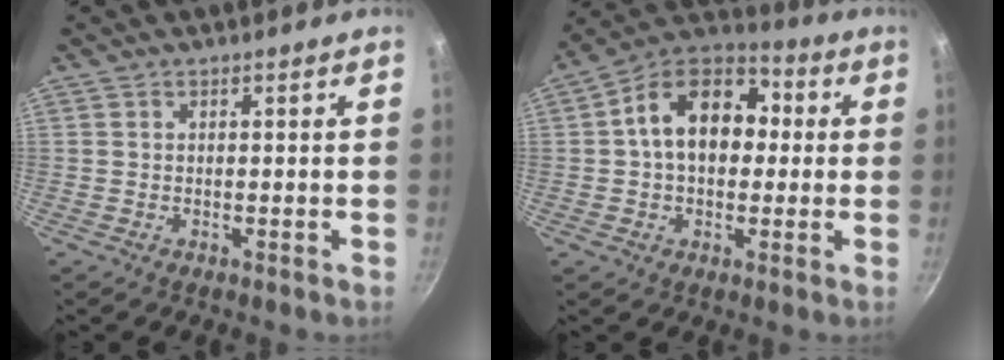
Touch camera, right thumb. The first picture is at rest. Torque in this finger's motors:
{"motor_torque": [0.67, 3.30, 1.55, -0.30, 0.13]}